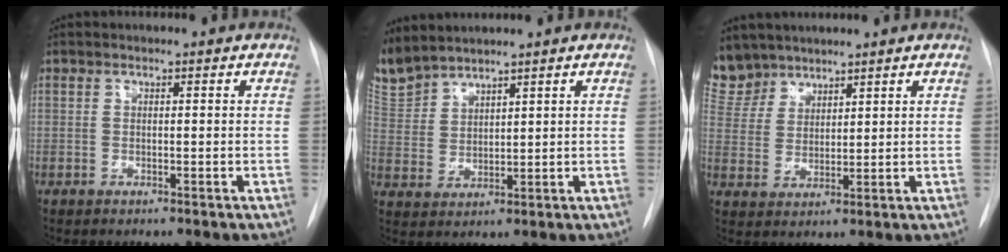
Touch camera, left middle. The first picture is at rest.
{"total": 6.8, "force": [6.6, 1.1, 1.0], "torque": [-0.038, 0.010, 0.149]}
{"total": 8.1, "force": [7.1, 3.9, 0.3], "torque": [-0.009, 0.007, 0.152]}